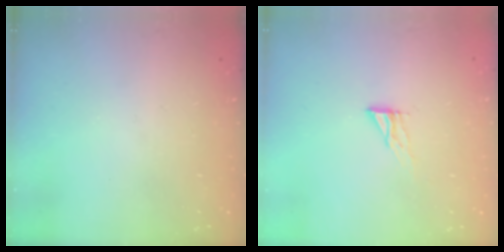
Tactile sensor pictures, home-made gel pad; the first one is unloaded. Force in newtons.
{"total": 4.5, "press": 4.4, "slide": 0.4}